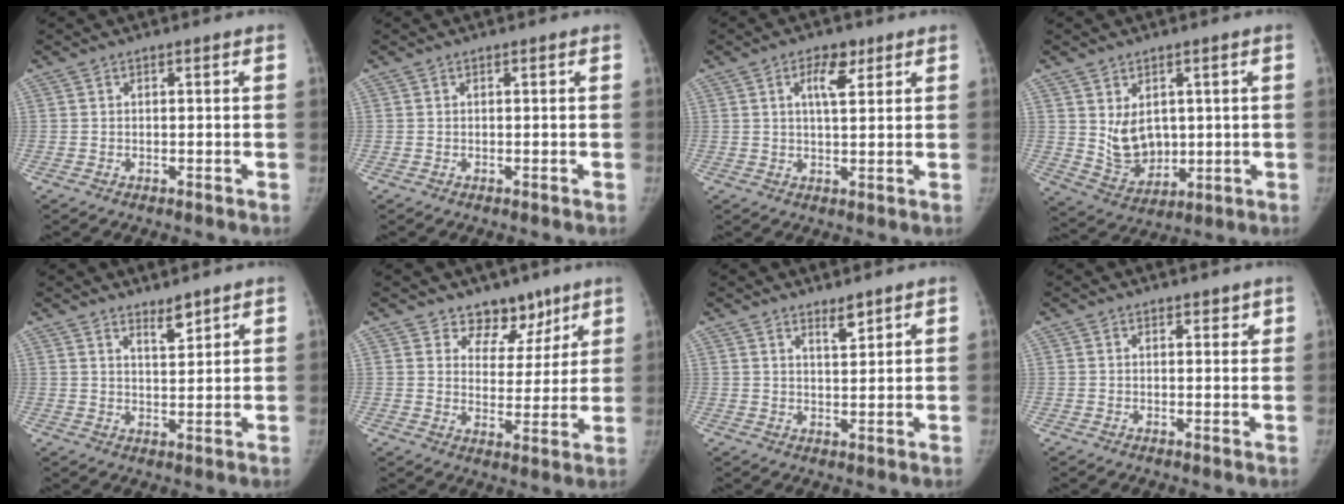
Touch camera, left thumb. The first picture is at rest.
{"total": 0.0}
{"total": 5.4, "force": [2.5, 2.3, 4.2], "torque": [-0.059, -0.011, 0.040]}
{"total": 8.6, "force": [1.6, 6.3, 5.7], "torque": [-0.068, -0.023, 0.051]}
{"total": 3.6, "force": [3.0, 0.8, 1.8], "torque": [-0.021, -0.029, 0.052]}
{"total": 8.4, "force": [6.1, 5.3, 2.1], "torque": [0.019, -0.039, 0.098]}
{"total": 3.0, "force": [2.4, 0.7, 1.7], "torque": [-0.021, -0.024, 0.044]}
{"total": 2.2, "force": [1.7, 1.0, 0.9], "torque": [0.002, -0.008, 0.019]}